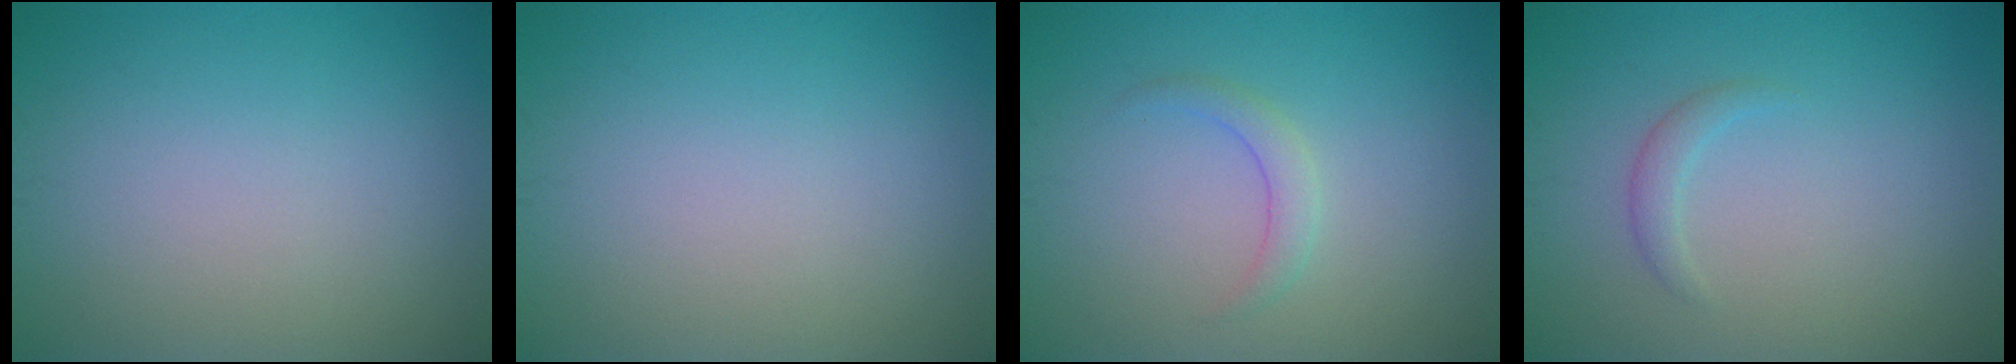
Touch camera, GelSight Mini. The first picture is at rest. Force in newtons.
{"total": 0.0}
{"total": 1.5, "press": 1.5, "slide": 0.0}
{"total": 1.2, "press": 1.2, "slide": 0.1}